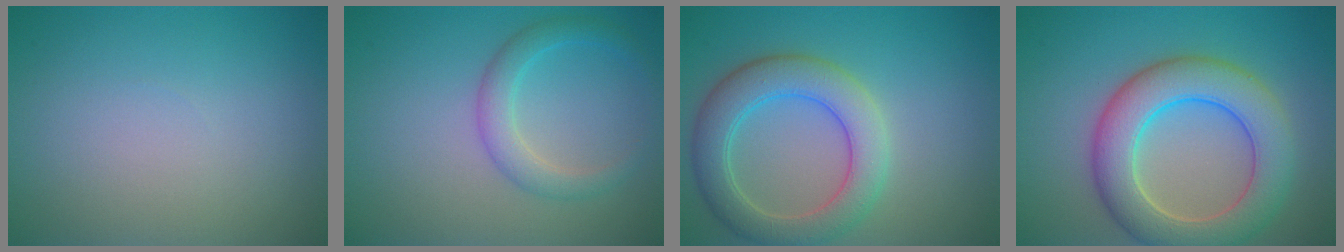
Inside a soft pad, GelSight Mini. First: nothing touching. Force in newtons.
{"total": 2.7, "press": 2.7, "slide": 0.1}
{"total": 5.6, "press": 5.6, "slide": 0.6}
{"total": 7.7, "press": 7.7, "slide": 0.3}